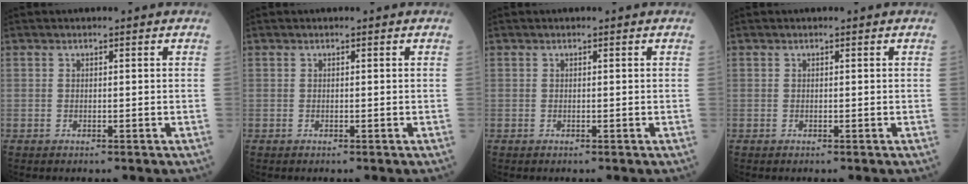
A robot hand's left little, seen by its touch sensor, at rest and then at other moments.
{"total": 0.0}
{"total": 0.0}
{"total": 0.0}